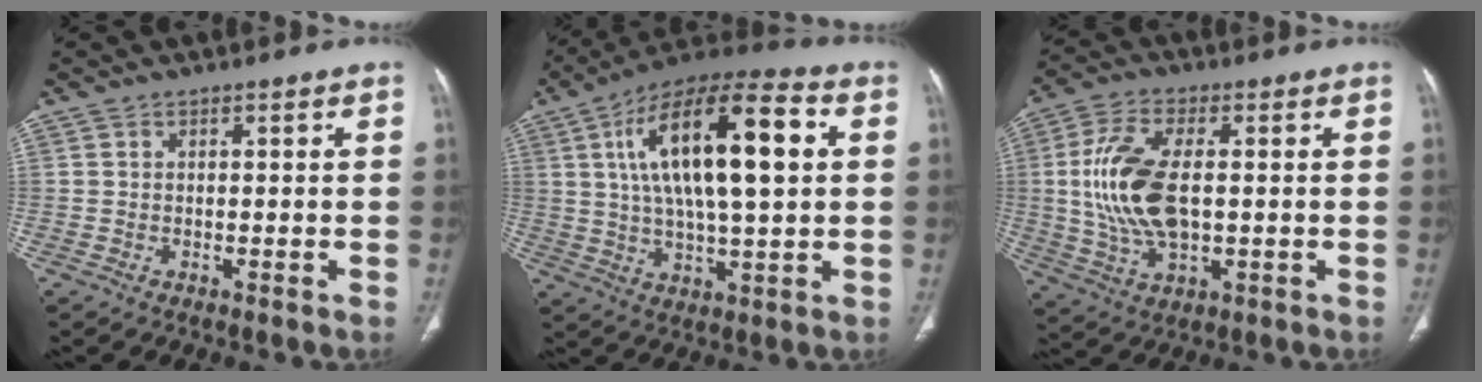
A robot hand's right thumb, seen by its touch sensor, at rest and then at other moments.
{"total": 22.4, "force": [4.8, 8.0, 20.3], "torque": [-0.344, 0.014, 0.075]}
{"total": 14.7, "force": [0.6, 7.5, 12.6], "torque": [-0.262, 0.000, 0.016]}